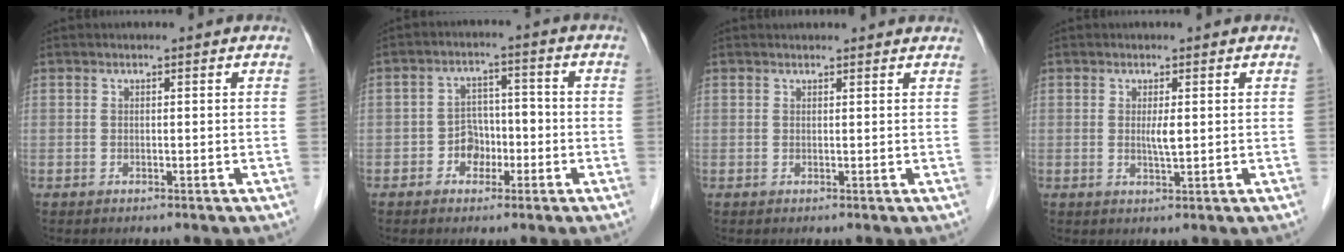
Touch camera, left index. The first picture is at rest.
{"total": 4.6, "force": [-1.8, 3.5, 2.3], "torque": [-0.038, 0.020, -0.032]}
{"total": 4.5, "force": [4.3, 0.8, 1.1], "torque": [-0.012, 0.026, 0.045]}
{"total": 1.9, "force": [0.3, 0.2, 1.9], "torque": [-0.038, -0.003, 0.005]}